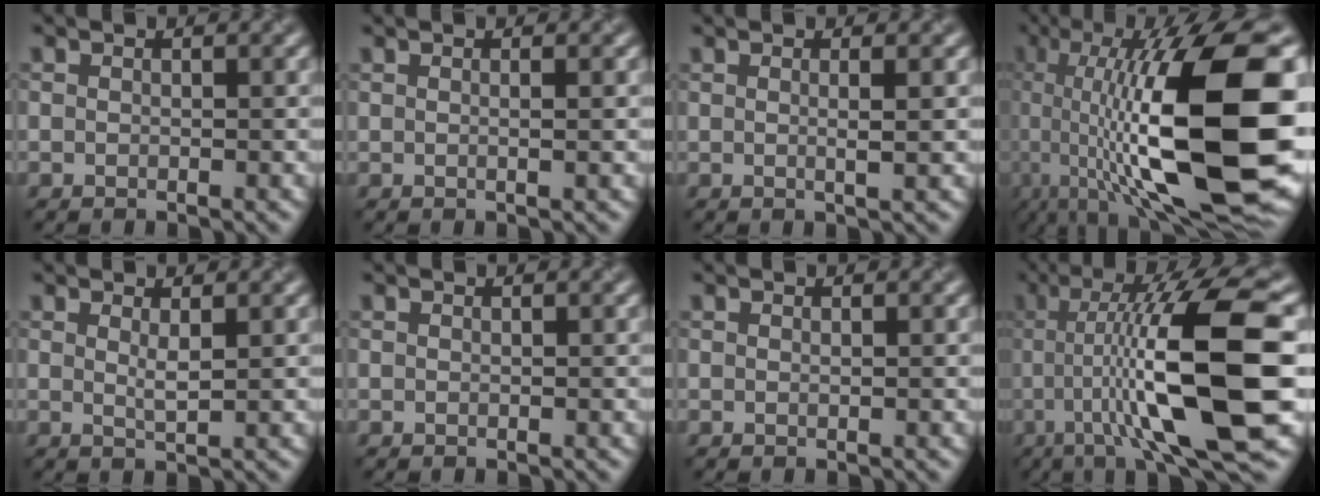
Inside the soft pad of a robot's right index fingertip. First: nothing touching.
{"total": 1.4, "force": [0.3, 0.6, 1.3], "torque": [-0.011, 0.000, -0.007]}
{"total": 2.1, "force": [0.3, 0.6, 1.9], "torque": [-0.026, 0.002, -0.005]}
{"total": 18.5, "force": [0.4, 6.7, 17.3], "torque": [-0.281, 0.020, 0.001]}
{"total": 1.2, "force": [0.5, 0.1, 1.1], "torque": [-0.021, -0.005, 0.008]}
{"total": 0.0}
{"total": 0.0}
{"total": 13.7, "force": [-0.3, 2.5, 13.5], "torque": [-0.198, 0.014, -0.008]}